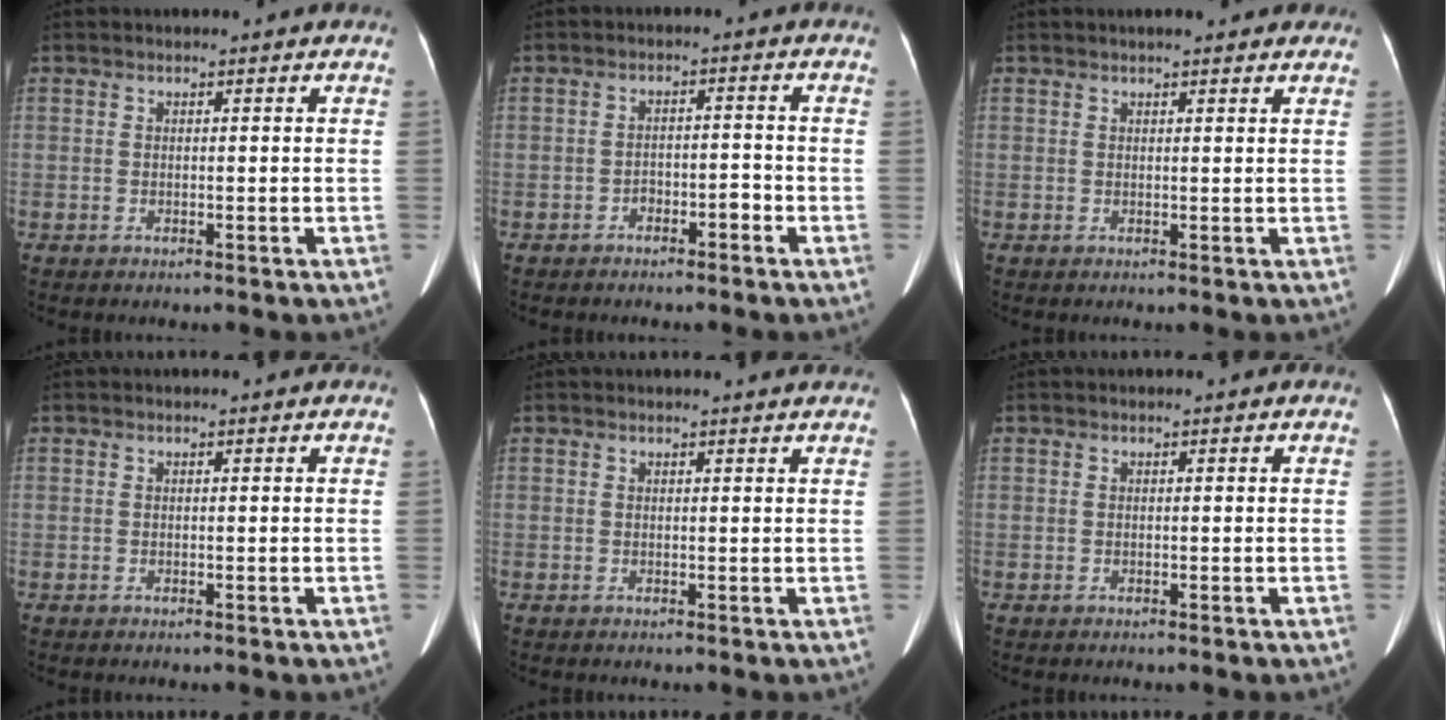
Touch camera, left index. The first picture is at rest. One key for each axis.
{"total": 2.6, "fx": -1.9, "fy": 1.1, "fz": 1.4, "tx": -0.021, "ty": 0.012, "tz": -0.028}
{"total": 5.6, "fx": 4.6, "fy": 1.2, "fz": 3.0, "tx": -0.032, "ty": 0.021, "tz": 0.052}
{"total": 0.0}
{"total": 2.0, "fx": 1.9, "fy": -0.2, "fz": 0.5, "tx": -0.013, "ty": 0.000, "tz": 0.015}
{"total": 0.0}